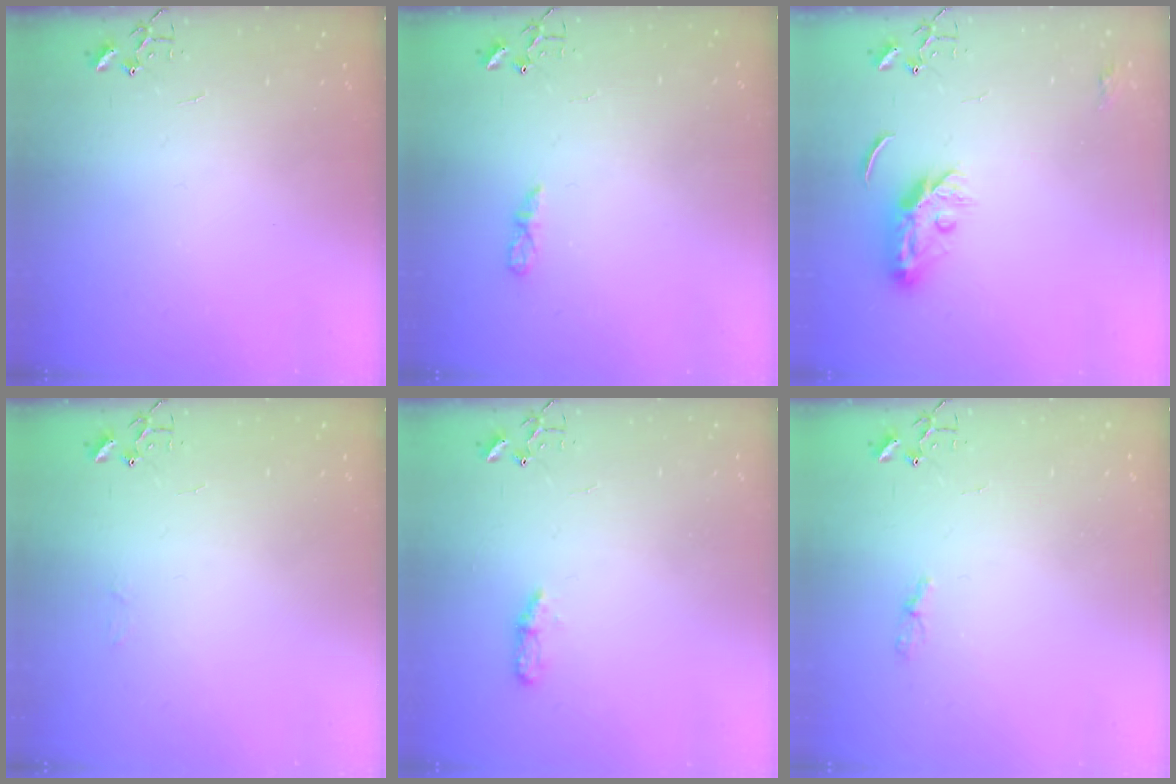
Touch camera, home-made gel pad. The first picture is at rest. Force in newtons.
{"total": 5.3, "press": 5.3, "slide": 0.7}
{"total": 7.7, "press": 7.7, "slide": 0.2}
{"total": 3.0, "press": 3.0, "slide": 0.3}
{"total": 4.9, "press": 4.8, "slide": 0.6}
{"total": 4.4, "press": 4.4, "slide": 0.6}